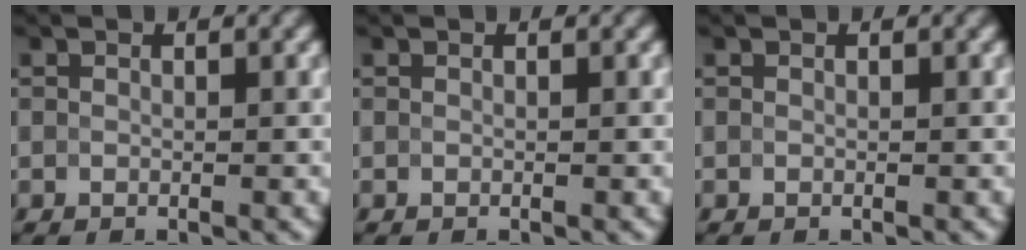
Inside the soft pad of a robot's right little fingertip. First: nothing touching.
{"total": 0.0}
{"total": 0.0}